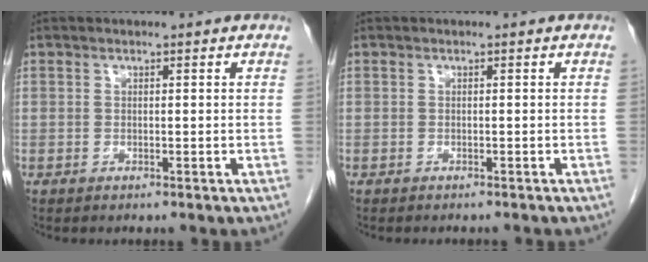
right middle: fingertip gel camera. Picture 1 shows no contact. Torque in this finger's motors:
{"motor_torque": [0.04, -0.04, -0.01, 0.00]}